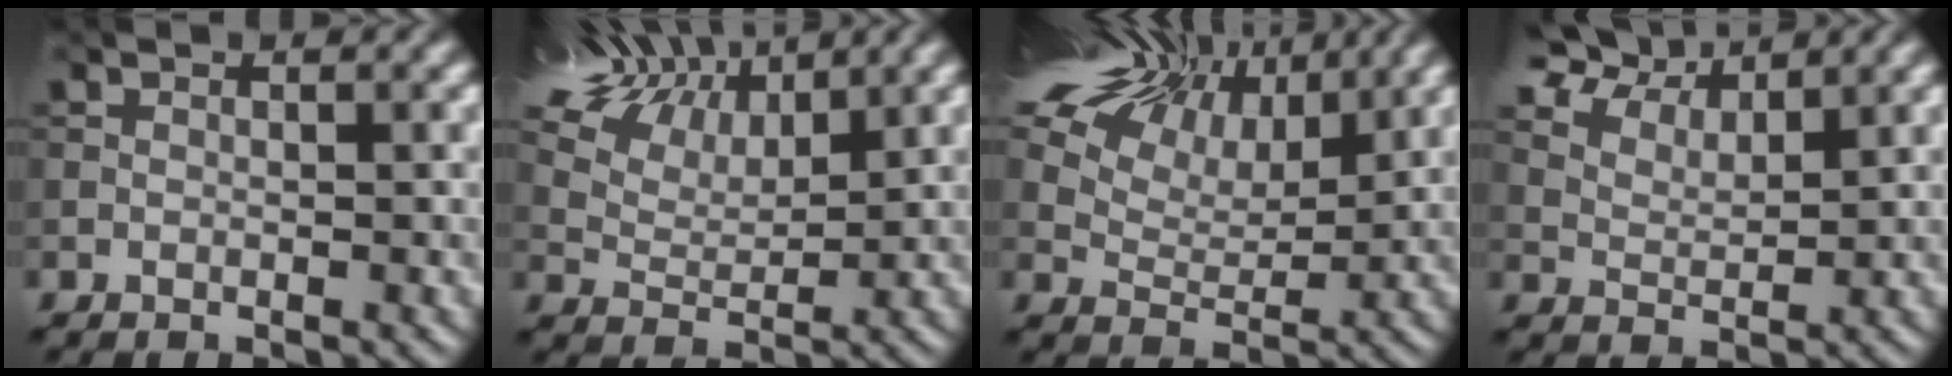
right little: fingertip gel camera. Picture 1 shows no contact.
{"total": 9.5, "force": [6.7, 4.2, 5.2], "torque": [-0.144, 0.027, 0.123]}
{"total": 13.9, "force": [8.8, 7.2, 8.1], "torque": [-0.191, 0.040, 0.158]}
{"total": 5.1, "force": [4.6, 1.1, 1.7], "torque": [-0.065, 0.004, 0.103]}